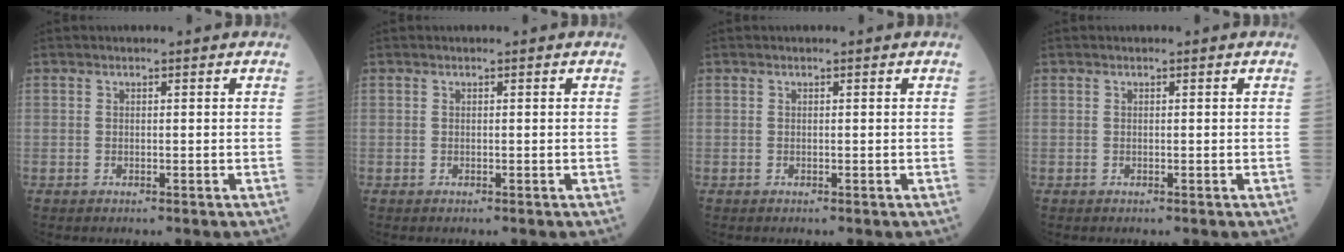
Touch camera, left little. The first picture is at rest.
{"total": 0.0}
{"total": 0.0}
{"total": 0.0}